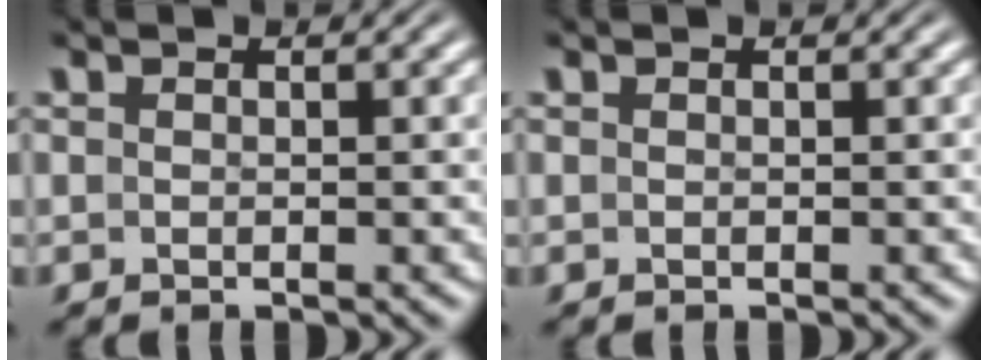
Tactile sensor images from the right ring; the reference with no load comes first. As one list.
[{"total": 0.0}]